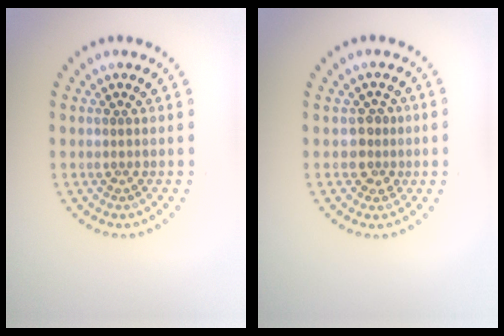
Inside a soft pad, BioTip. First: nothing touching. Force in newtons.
{"total": 2.0, "press": 1.7, "slide": 1.1}